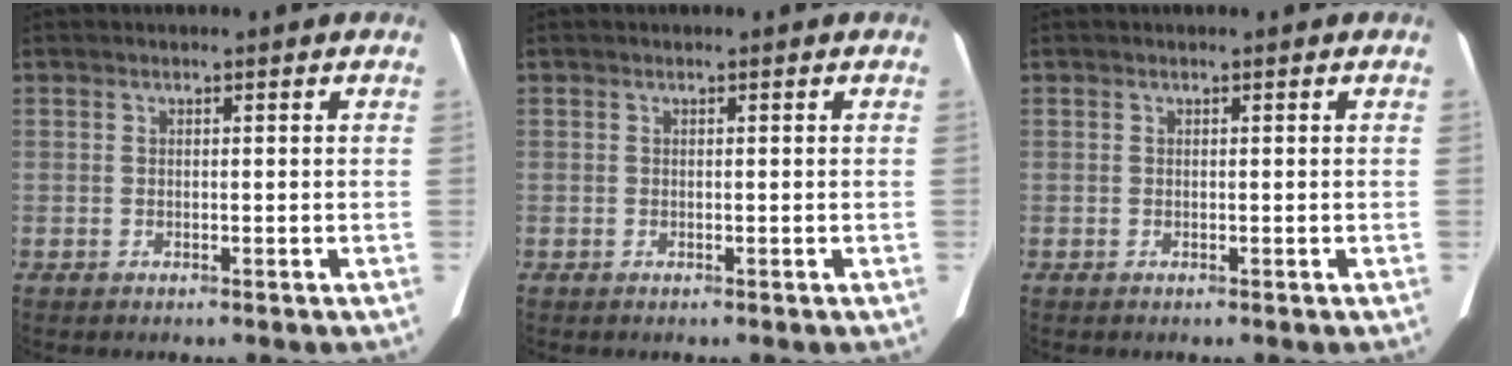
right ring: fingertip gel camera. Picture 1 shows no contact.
{"total": 0.0}
{"total": 0.0}